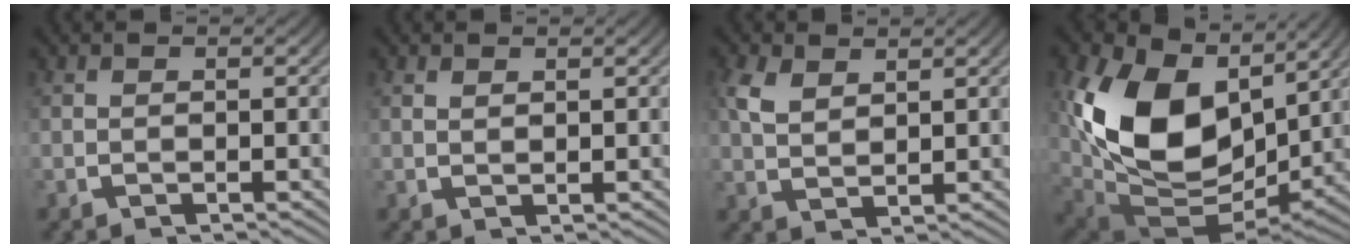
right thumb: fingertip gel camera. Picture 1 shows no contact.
{"total": 0.7, "force": [0.7, 0.1, 0.2], "torque": [0.001, -0.001, 0.018]}
{"total": 2.9, "force": [1.7, 1.5, 1.7], "torque": [-0.038, -0.004, 0.043]}
{"total": 15.7, "force": [0.8, 10.0, 12.1], "torque": [-0.280, -0.063, 0.047]}